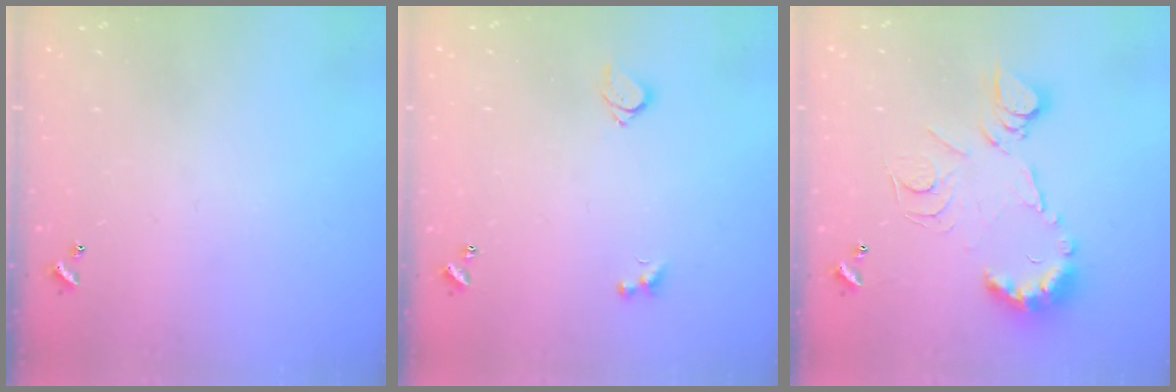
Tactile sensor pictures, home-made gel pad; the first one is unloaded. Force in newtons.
{"total": 2.8, "press": 2.5, "slide": 1.3}
{"total": 14.0, "press": 13.9, "slide": 1.6}